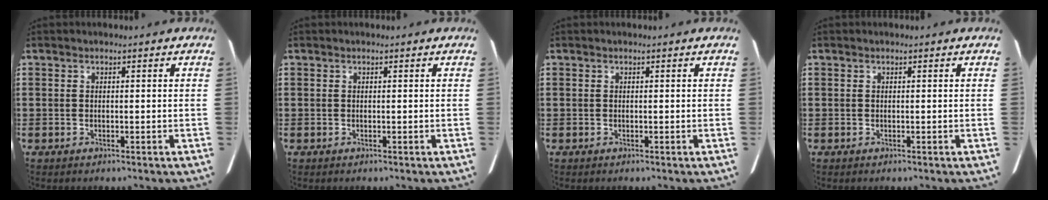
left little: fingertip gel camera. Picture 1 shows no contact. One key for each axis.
{"total": 0.0}
{"total": 0.0}
{"total": 0.0}